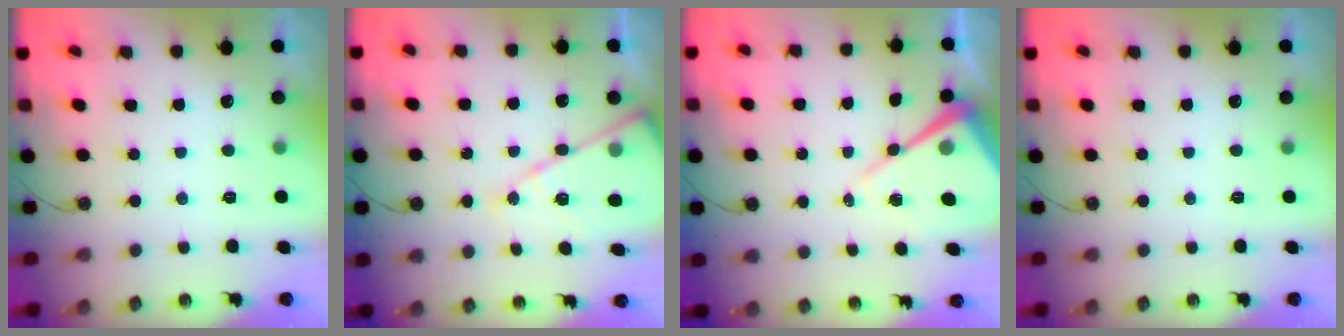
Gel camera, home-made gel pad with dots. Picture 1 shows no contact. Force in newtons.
{"total": 14.9, "press": 14.8, "slide": 1.4}
{"total": 12.8, "press": 12.8, "slide": 1.3}
{"total": 0.0}